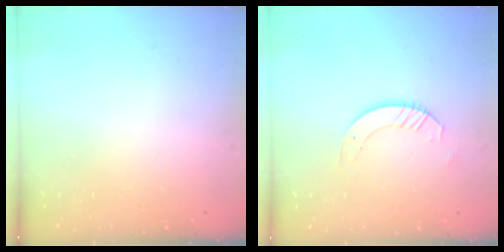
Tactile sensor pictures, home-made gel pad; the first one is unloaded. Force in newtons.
{"total": 3.8, "press": 3.8, "slide": 0.1}